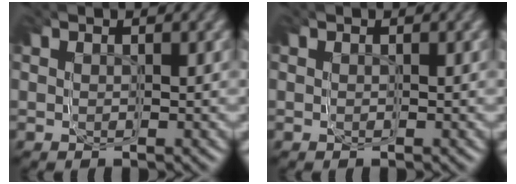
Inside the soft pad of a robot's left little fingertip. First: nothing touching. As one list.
[{"total": 0.0}]